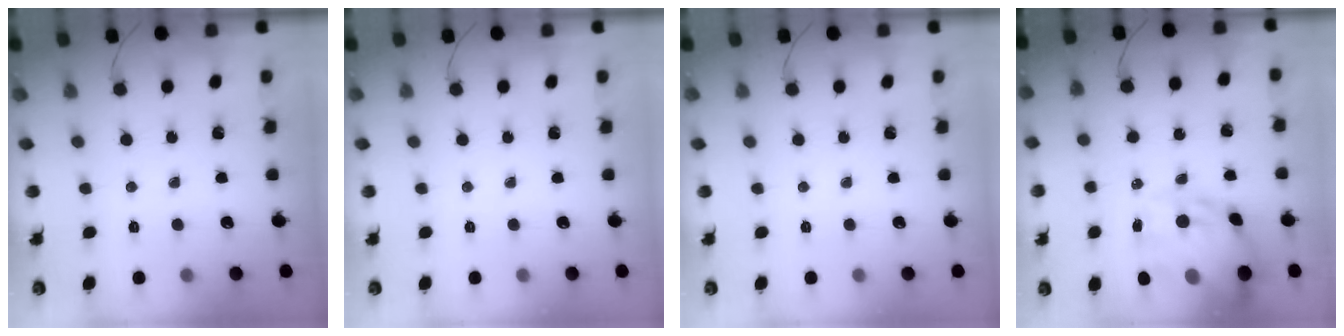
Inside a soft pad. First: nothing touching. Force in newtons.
{"total": 0.0}
{"total": 0.0}
{"total": 19.4, "press": 18.8, "slide": 4.8}